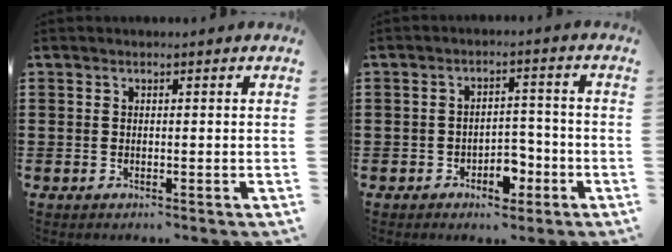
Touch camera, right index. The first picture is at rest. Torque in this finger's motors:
{"motor_torque": [0.41, 0.46, 0.45, 0.07]}